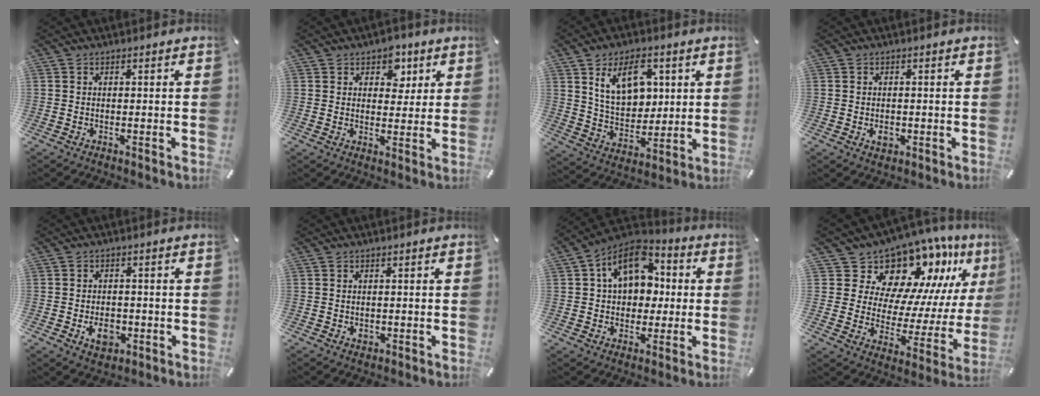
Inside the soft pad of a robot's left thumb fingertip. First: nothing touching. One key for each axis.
{"total": 6.4, "fx": 3.1, "fy": 4.9, "fz": 2.7, "tx": -0.021, "ty": -0.009, "tz": 0.048}
{"total": 13.1, "fx": 5.6, "fy": 8.8, "fz": 7.9, "tx": -0.128, "ty": -0.007, "tz": 0.103}
{"total": 2.7, "fx": -0.6, "fy": 2.1, "fz": 1.6, "tx": -0.035, "ty": 0.000, "tz": -0.012}
{"total": 6.1, "fx": -1.6, "fy": 4.4, "fz": 3.9, "tx": -0.060, "ty": -0.001, "tz": -0.028}
{"total": 1.5, "fx": -0.1, "fy": 1.4, "fz": 0.6, "tx": -0.004, "ty": 0.001, "tz": -0.005}
{"total": 13.8, "fx": 4.0, "fy": 10.5, "fz": 8.0, "tx": -0.131, "ty": -0.012, "tz": 0.072}
{"total": 14.5, "fx": 12.3, "fy": 6.9, "fz": 3.1, "tx": -0.055, "ty": -0.131, "tz": 0.206}